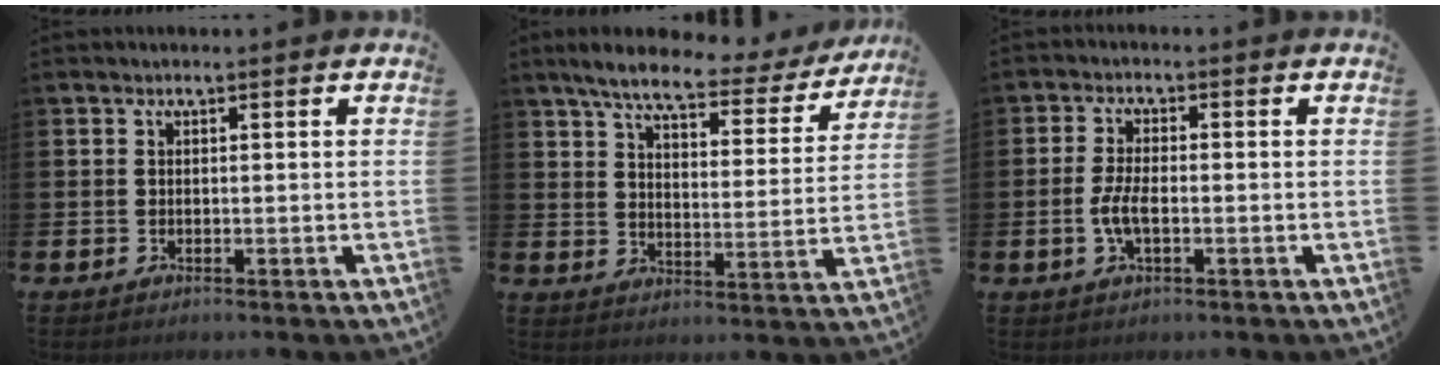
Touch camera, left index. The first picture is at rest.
{"total": 7.1, "force": [6.0, 1.6, 3.5], "torque": [-0.088, -0.032, 0.097]}
{"total": 3.7, "force": [-0.9, 1.5, 3.3], "torque": [-0.064, -0.004, -0.023]}